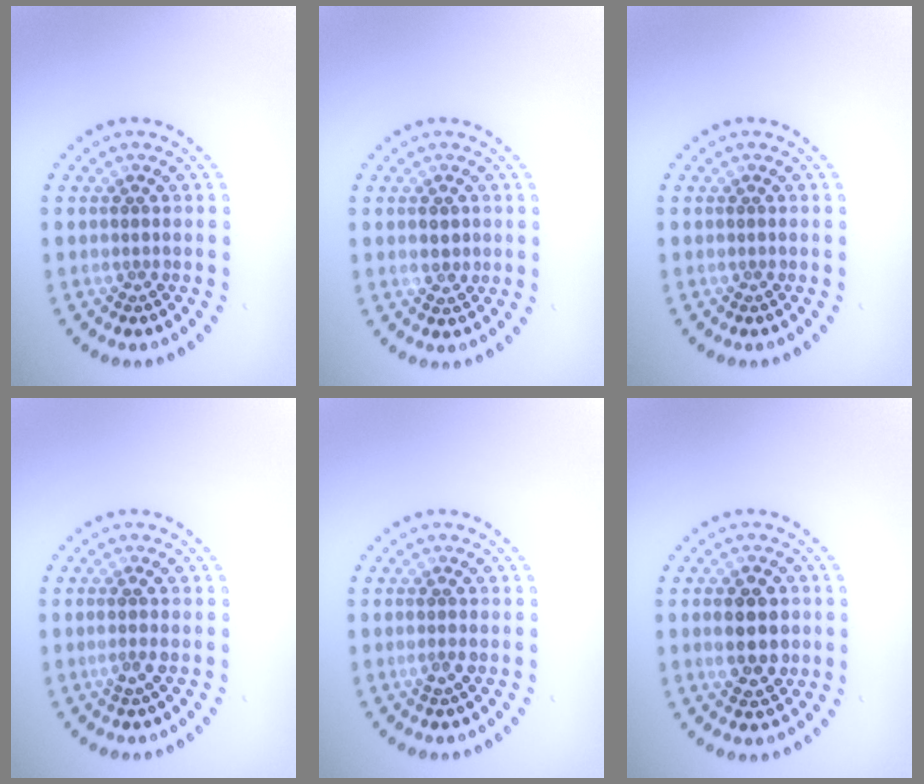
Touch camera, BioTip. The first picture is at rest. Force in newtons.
{"total": 1.1, "press": 1.1, "slide": 0.1}
{"total": 0.0}
{"total": 1.3, "press": 1.1, "slide": 0.7}
{"total": 0.9, "press": 0.8, "slide": 0.3}
{"total": 4.4, "press": 4.4, "slide": 0.1}